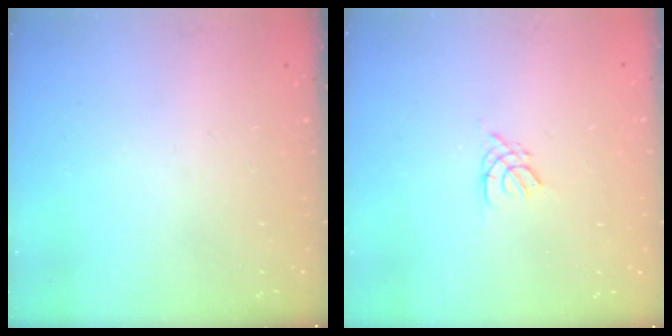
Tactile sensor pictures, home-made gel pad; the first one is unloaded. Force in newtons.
{"total": 2.7, "press": 2.7, "slide": 0.5}